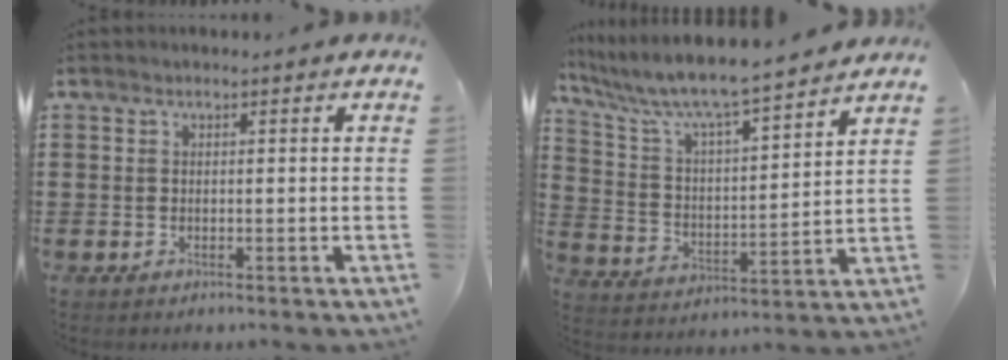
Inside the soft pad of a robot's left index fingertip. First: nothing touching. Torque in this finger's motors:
{"motor_torque": [1.33, -0.81, 0.37, 0.21]}